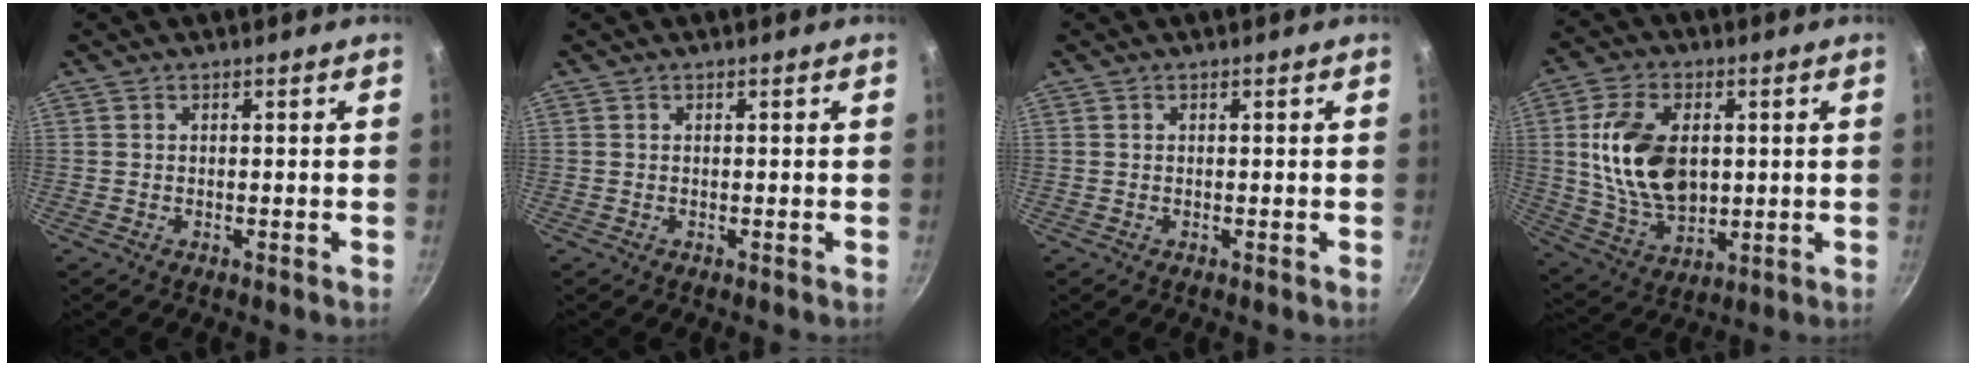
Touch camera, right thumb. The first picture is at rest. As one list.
[{"total": 0.0}, {"total": 0.0}, {"total": 16.4, "force": [2.0, 10.5, 12.4], "torque": [-0.210, -0.010, 0.046]}]